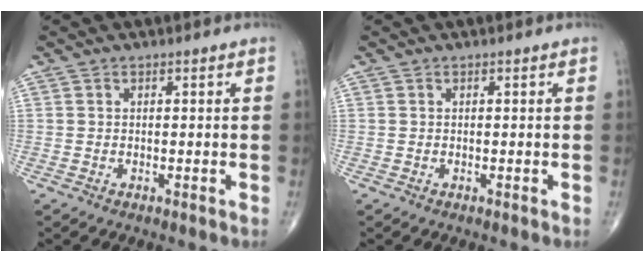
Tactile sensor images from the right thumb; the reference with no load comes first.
{"total": 0.0}